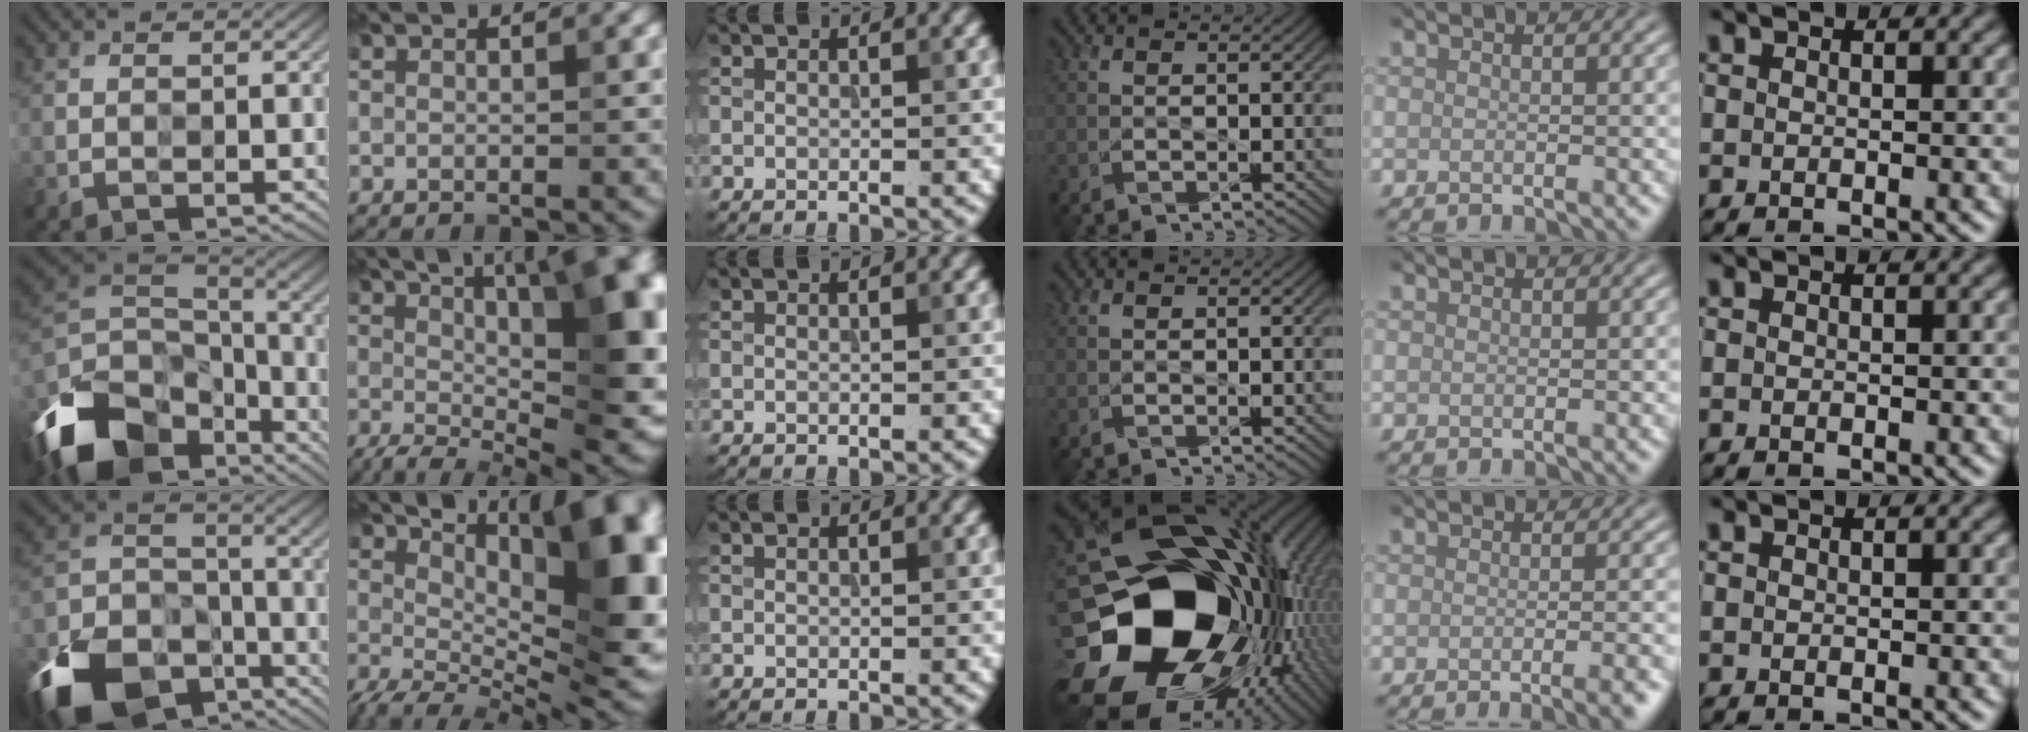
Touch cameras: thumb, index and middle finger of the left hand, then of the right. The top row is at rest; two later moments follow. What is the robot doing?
{"motion": "wipe", "object": "glasses"}